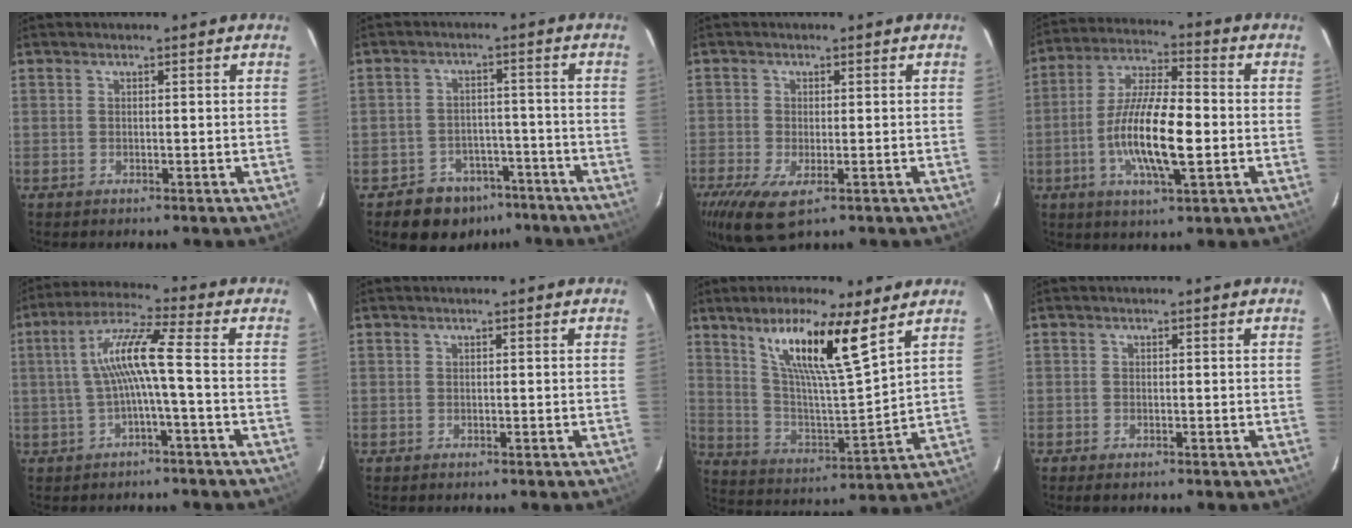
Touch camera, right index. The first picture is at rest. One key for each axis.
{"total": 8.2, "fx": -5.7, "fy": 5.8, "fz": 1.2, "tx": -0.030, "ty": 0.033, "tz": -0.070}
{"total": 6.9, "fx": -3.6, "fy": 2.4, "fz": 5.4, "tx": -0.125, "ty": -0.027, "tz": -0.067}
{"total": 14.0, "fx": -2.9, "fy": 3.4, "fz": 13.2, "tx": -0.258, "ty": -0.004, "tz": -0.058}
{"total": 8.4, "fx": -1.1, "fy": -0.4, "fz": 8.3, "tx": -0.173, "ty": 0.014, "tz": -0.015}
{"total": 0.0}
{"total": 15.8, "fx": 9.8, "fy": 1.7, "fz": 12.3, "tx": -0.212, "ty": 0.007, "tz": 0.184}
{"total": 0.9, "fx": -0.7, "fy": 0.4, "fz": 0.5, "tx": -0.009, "ty": -0.003, "tz": -0.013}